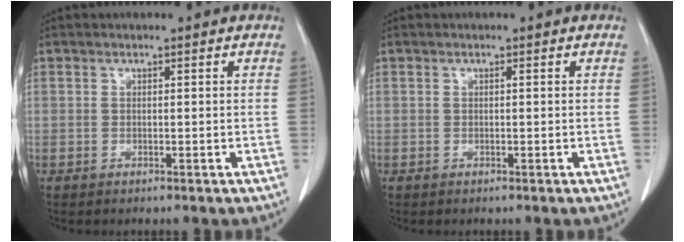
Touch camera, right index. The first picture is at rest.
{"total": 0.0}